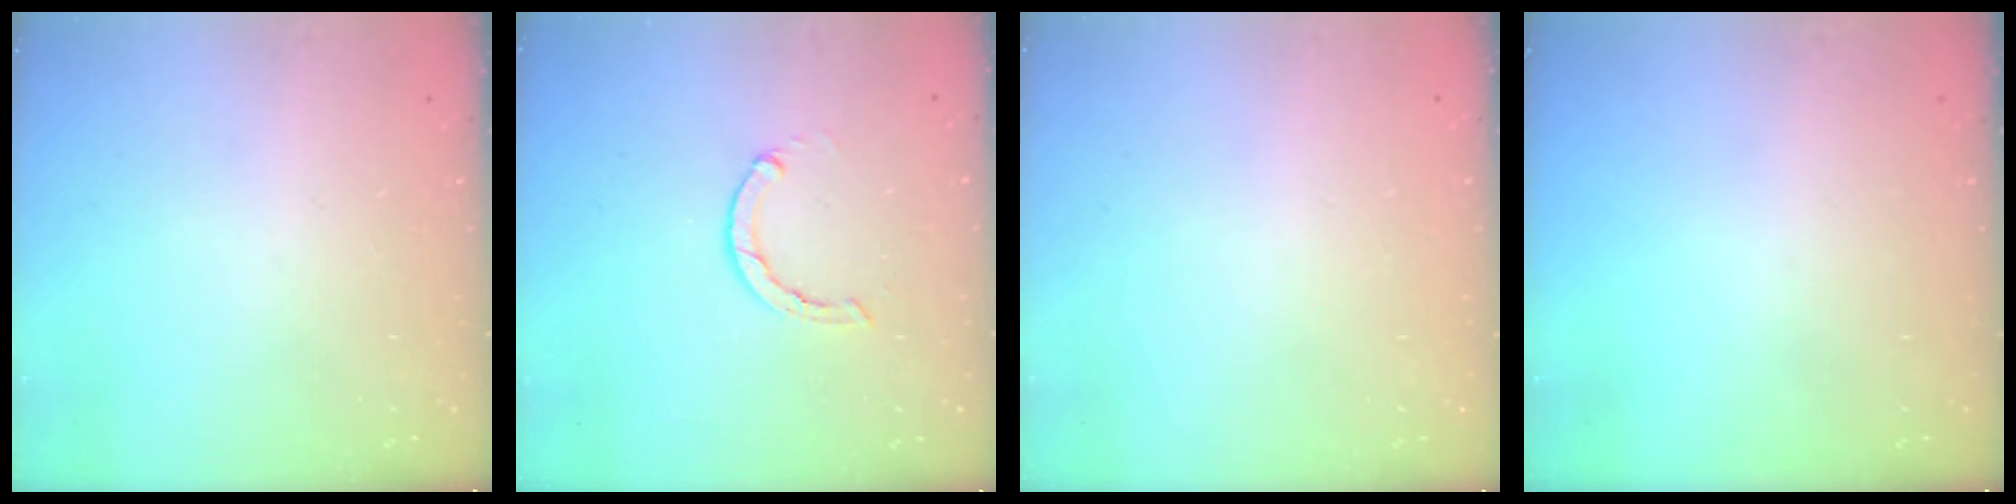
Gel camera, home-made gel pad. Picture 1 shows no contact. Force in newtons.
{"total": 2.1, "press": 2.1, "slide": 0.3}
{"total": 2.5, "press": 2.5, "slide": 0.2}
{"total": 0.0}